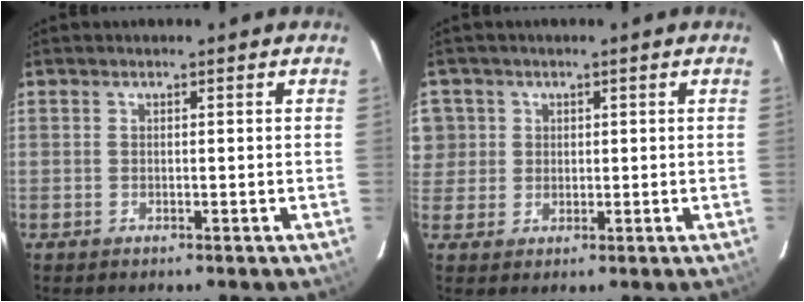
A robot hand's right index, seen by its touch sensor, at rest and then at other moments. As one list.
[{"total": 6.6, "force": [1.5, 6.3, 1.2], "torque": [-0.023, 0.025, 0.033]}]